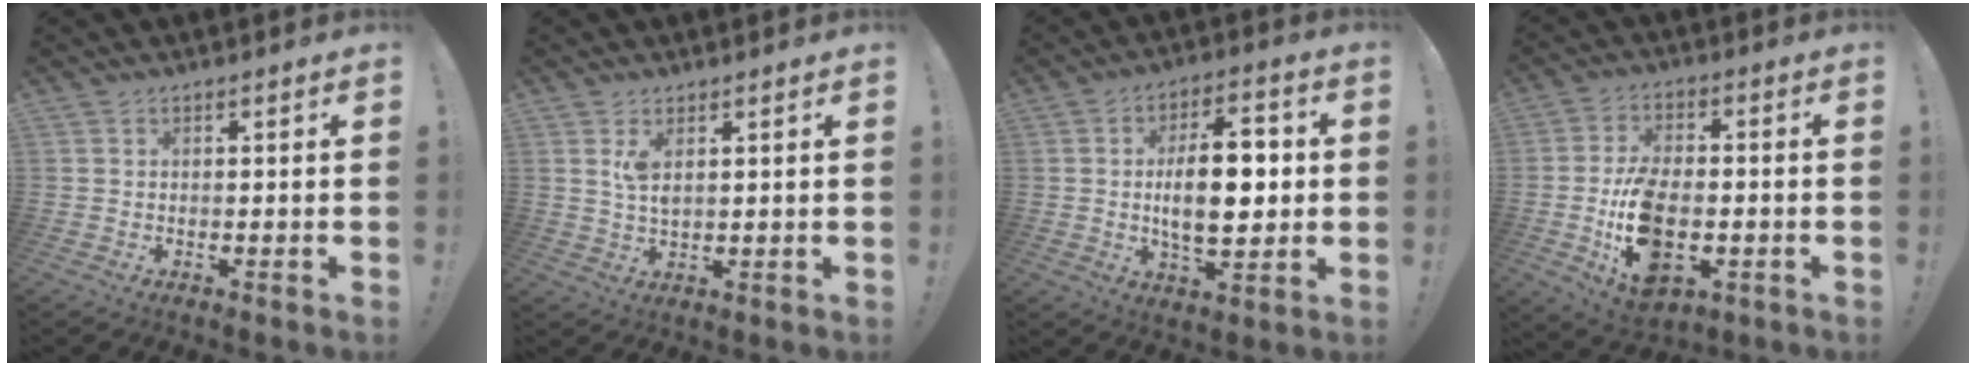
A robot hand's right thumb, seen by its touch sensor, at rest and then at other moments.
{"total": 3.9, "force": [1.7, 1.6, 3.1], "torque": [-0.056, -0.006, 0.028]}
{"total": 15.6, "force": [0.0, 7.6, 13.7], "torque": [-0.229, 0.004, -0.008]}
{"total": 15.3, "force": [-4.3, 9.2, 11.4], "torque": [-0.200, 0.009, -0.070]}